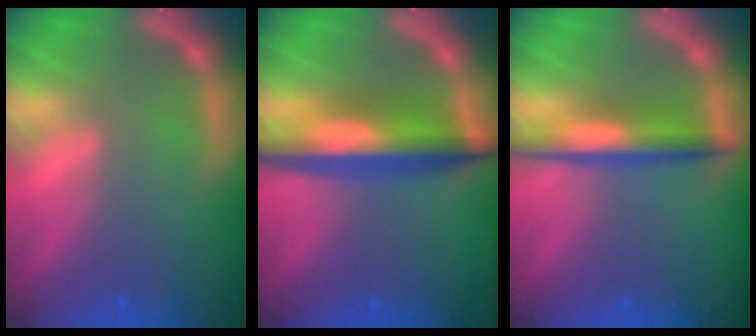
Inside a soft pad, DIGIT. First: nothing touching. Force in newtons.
{"total": 7.1}
{"total": 4.5}